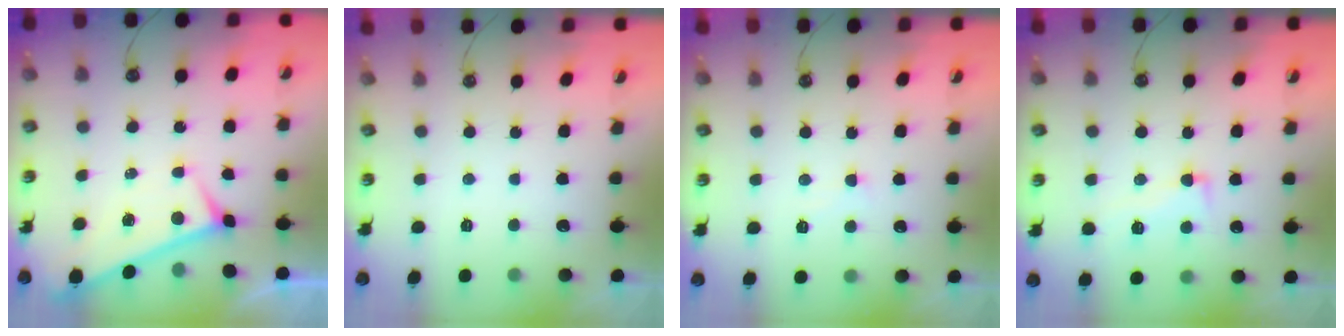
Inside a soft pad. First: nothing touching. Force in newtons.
{"total": 0.9, "press": 0.9, "slide": 0.1}
{"total": 0.6, "press": 0.5, "slide": 0.4}
{"total": 3.2, "press": 2.8, "slide": 1.5}